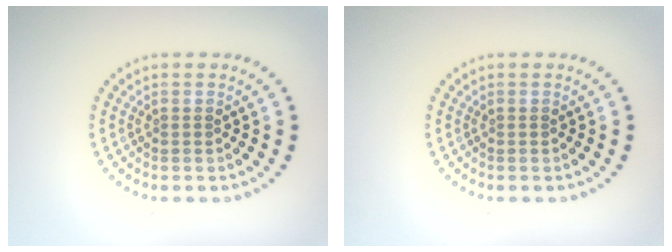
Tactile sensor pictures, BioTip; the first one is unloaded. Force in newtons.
{"total": 0.0}